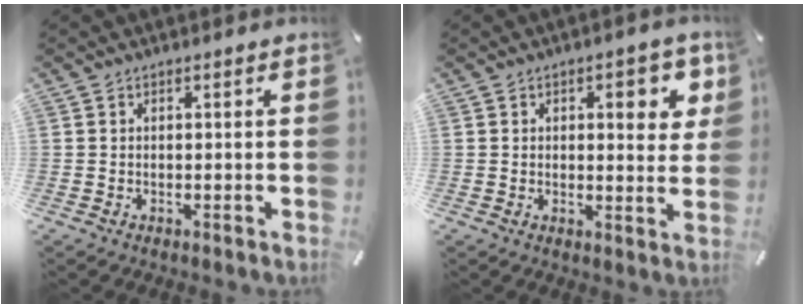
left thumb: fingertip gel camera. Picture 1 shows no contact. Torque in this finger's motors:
{"motor_torque": [1.37, 1.19, 0.57, -0.58, 0.07]}